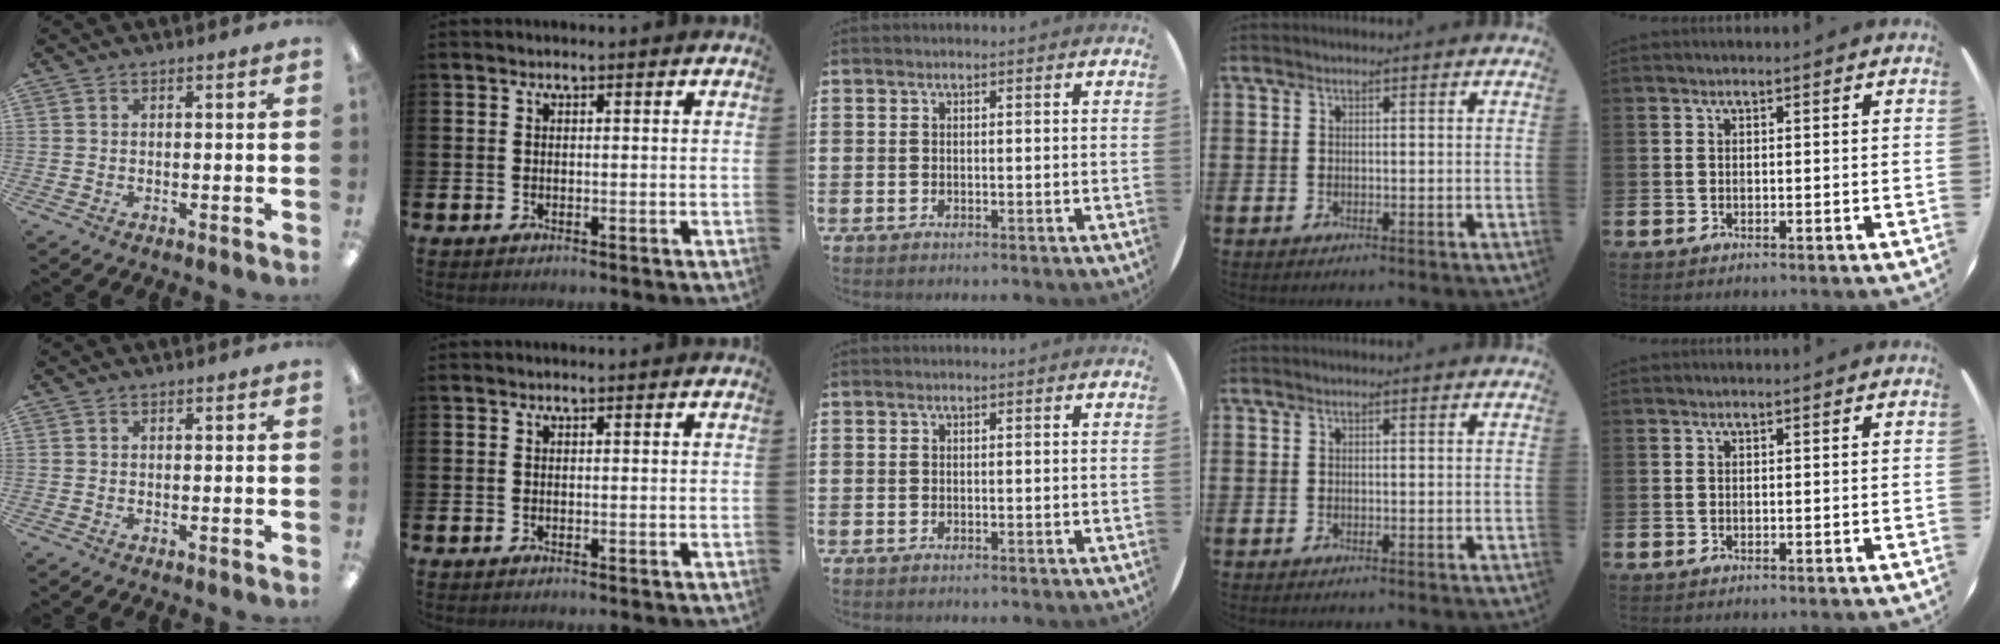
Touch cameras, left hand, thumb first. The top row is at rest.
{}